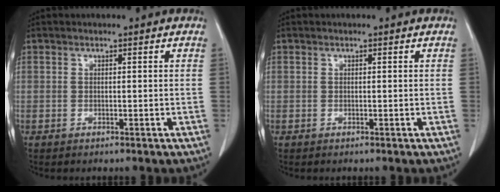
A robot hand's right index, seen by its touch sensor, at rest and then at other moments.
{"total": 0.0}